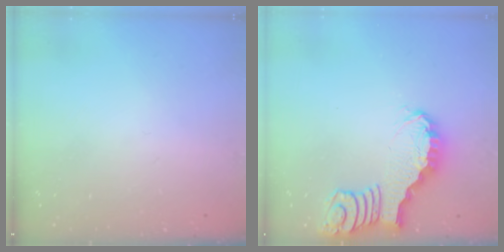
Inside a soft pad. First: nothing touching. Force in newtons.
{"total": 2.4, "press": 2.4, "slide": 0.2}